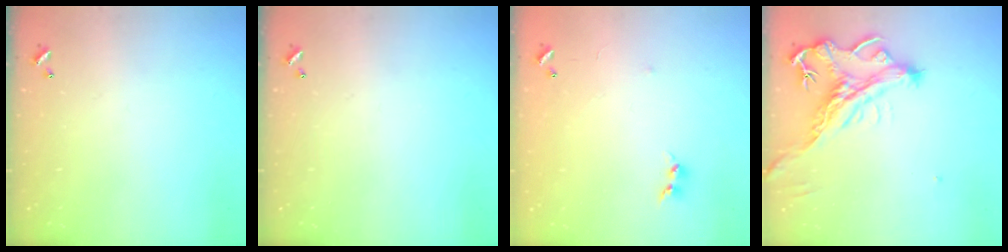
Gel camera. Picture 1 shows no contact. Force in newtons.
{"total": 0.0}
{"total": 7.9, "press": 7.9, "slide": 0.4}
{"total": 2.1, "press": 1.8, "slide": 1.2}